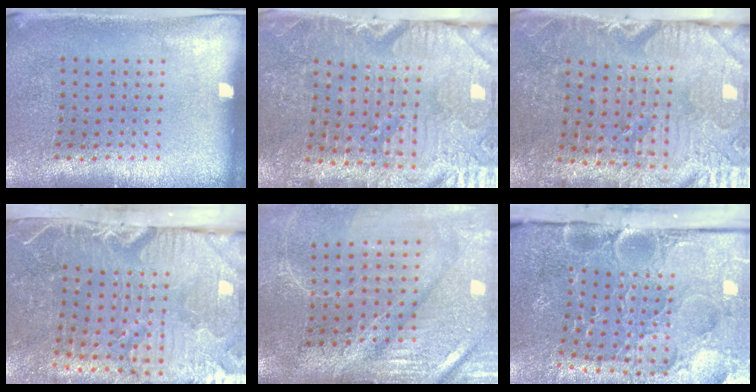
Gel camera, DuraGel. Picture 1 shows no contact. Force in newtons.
{"total": 3.8, "press": 3.8, "slide": 0.5}
{"total": 3.8, "press": 3.8, "slide": 0.5}
{"total": 5.4, "press": 4.4, "slide": 3.2}
{"total": 4.5, "press": 3.7, "slide": 2.5}
{"total": 4.4, "press": 3.8, "slide": 2.1}